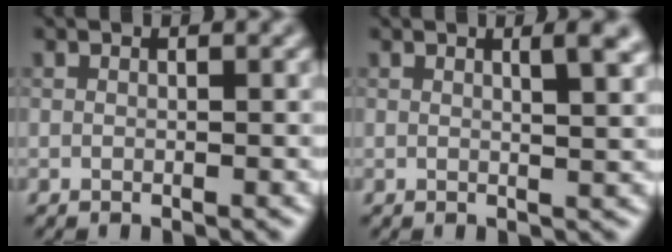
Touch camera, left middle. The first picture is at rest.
{"total": 3.2, "force": [1.4, 1.0, 2.7], "torque": [-0.020, 0.004, 0.016]}